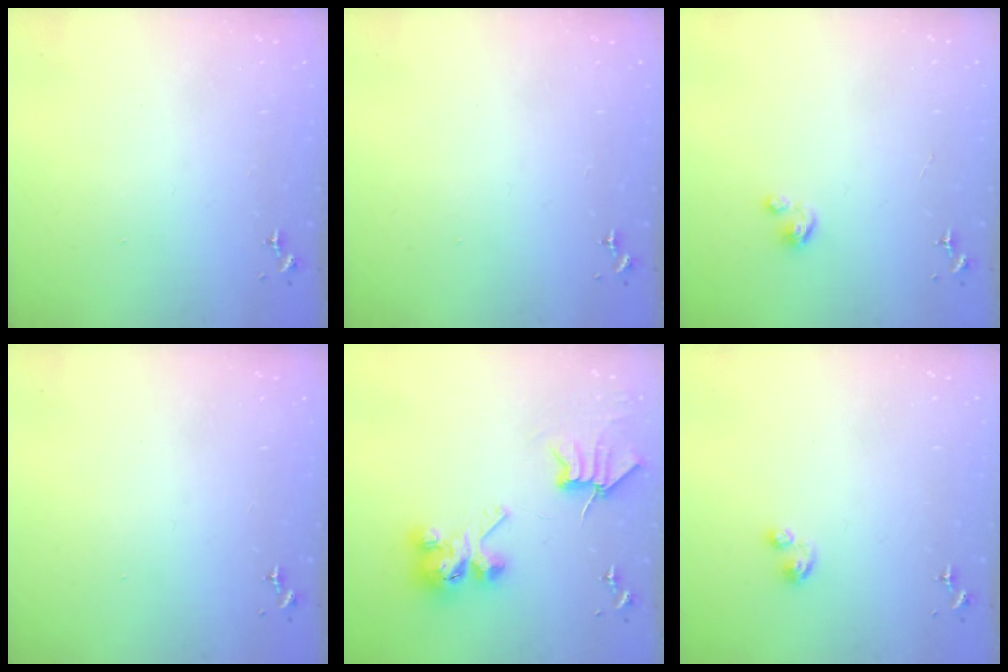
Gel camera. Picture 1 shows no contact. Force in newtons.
{"total": 0.0}
{"total": 3.0, "press": 3.0, "slide": 0.2}
{"total": 0.0}
{"total": 8.6, "press": 8.6, "slide": 0.7}
{"total": 3.6, "press": 3.5, "slide": 0.4}